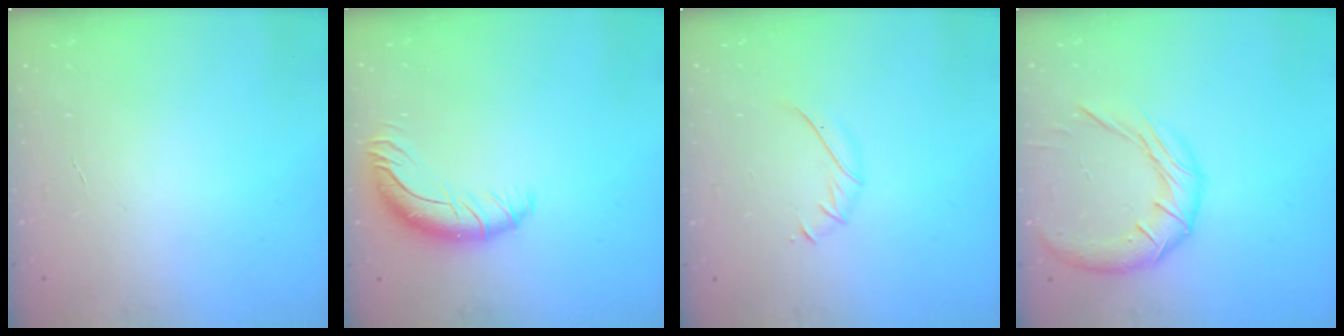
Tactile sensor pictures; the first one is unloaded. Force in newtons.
{"total": 12.4, "press": 12.1, "slide": 2.6}
{"total": 5.1, "press": 4.9, "slide": 1.2}
{"total": 13.7, "press": 13.7, "slide": 0.9}